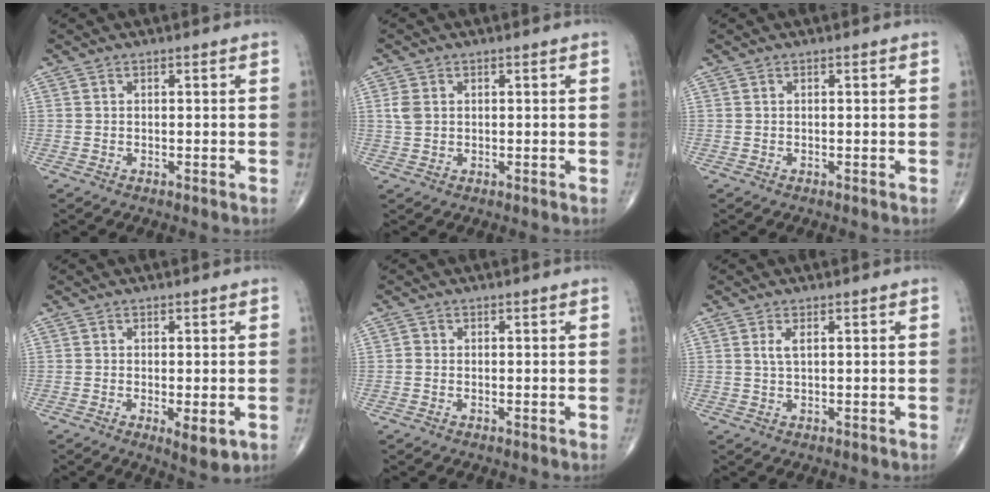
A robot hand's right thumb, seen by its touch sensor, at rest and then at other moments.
{"total": 2.7, "force": [0.5, 2.0, 1.7], "torque": [-0.036, 0.002, 0.013]}
{"total": 0.0}
{"total": 4.4, "force": [-1.2, 1.5, 3.9], "torque": [-0.059, -0.012, -0.016]}
{"total": 0.7, "force": [-0.2, 0.6, 0.3], "torque": [-0.001, 0.002, -0.008]}
{"total": 1.8, "force": [0.6, 0.6, 1.6], "torque": [-0.037, 0.001, 0.015]}